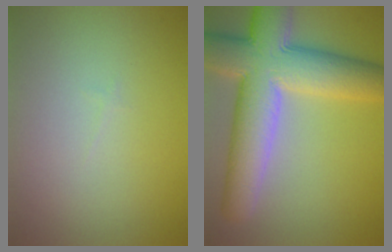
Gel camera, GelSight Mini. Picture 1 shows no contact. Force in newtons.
{"total": 11.4, "press": 11.3, "slide": 0.8}